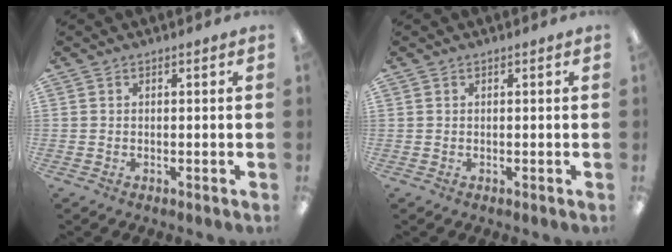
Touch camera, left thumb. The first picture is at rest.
{"total": 0.0}